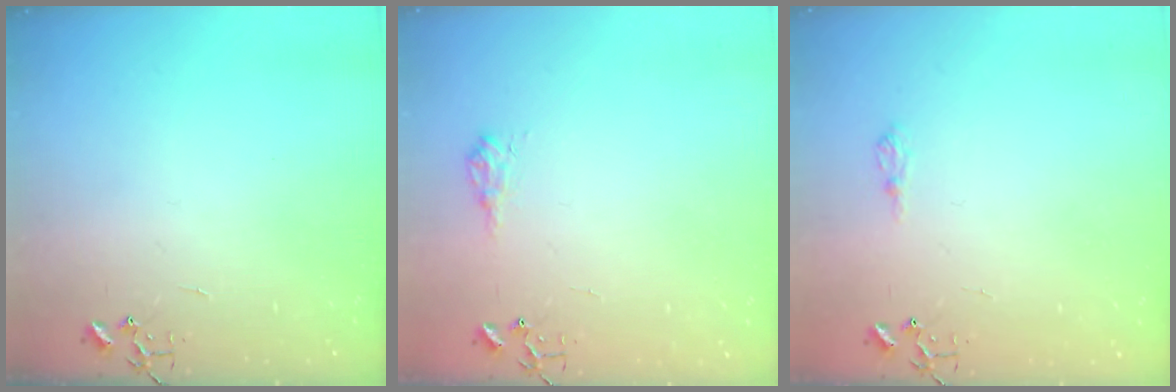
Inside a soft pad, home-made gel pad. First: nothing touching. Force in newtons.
{"total": 8.5, "press": 8.5, "slide": 0.8}
{"total": 6.5, "press": 6.5, "slide": 0.9}